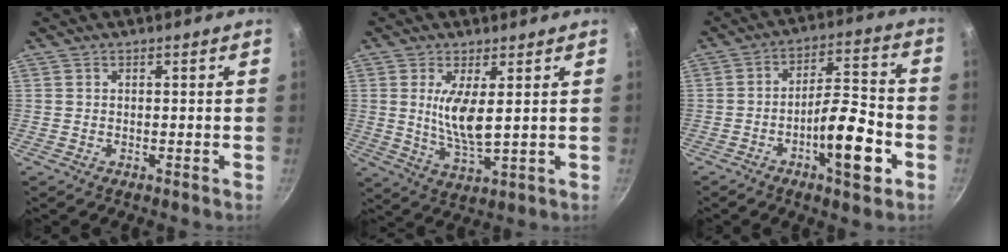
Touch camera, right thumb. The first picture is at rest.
{"total": 8.1, "force": [1.7, 2.4, 7.5], "torque": [-0.144, -0.025, 0.040]}
{"total": 12.8, "force": [-4.9, 4.3, 11.1], "torque": [-0.155, 0.042, -0.077]}